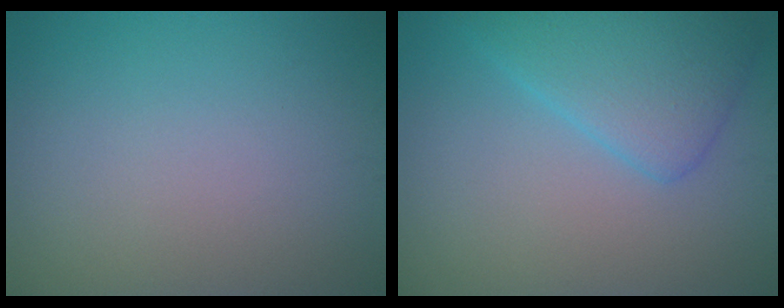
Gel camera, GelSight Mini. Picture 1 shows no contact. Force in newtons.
{"total": 4.6, "press": 4.6, "slide": 0.3}